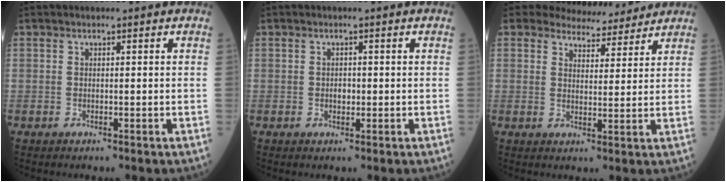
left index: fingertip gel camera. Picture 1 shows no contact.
{"total": 1.1, "force": [-0.1, 0.8, 0.8], "torque": [-0.015, 0.001, 0.000]}
{"total": 7.9, "force": [7.5, 2.4, 0.8], "torque": [-0.006, -0.002, 0.096]}